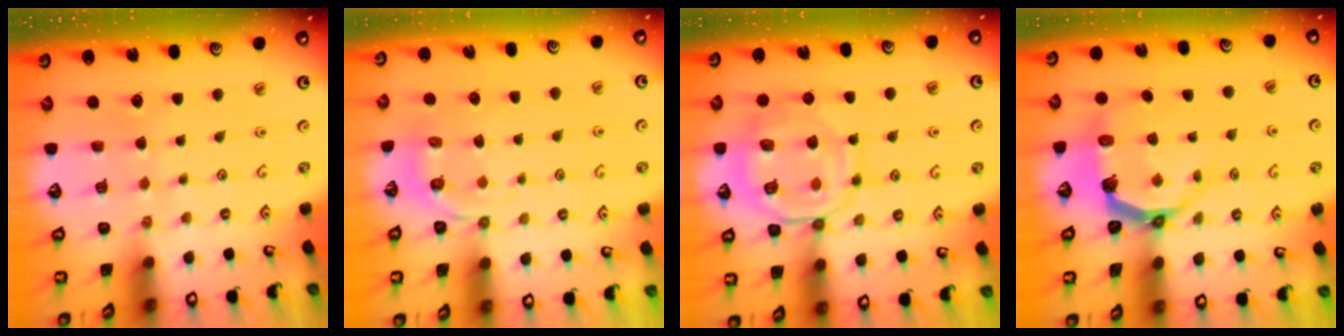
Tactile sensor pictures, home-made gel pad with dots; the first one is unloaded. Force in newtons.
{"total": 3.7, "press": 3.2, "slide": 2.0}
{"total": 11.7, "press": 11.6, "slide": 1.2}
{"total": 6.8, "press": 5.1, "slide": 4.5}